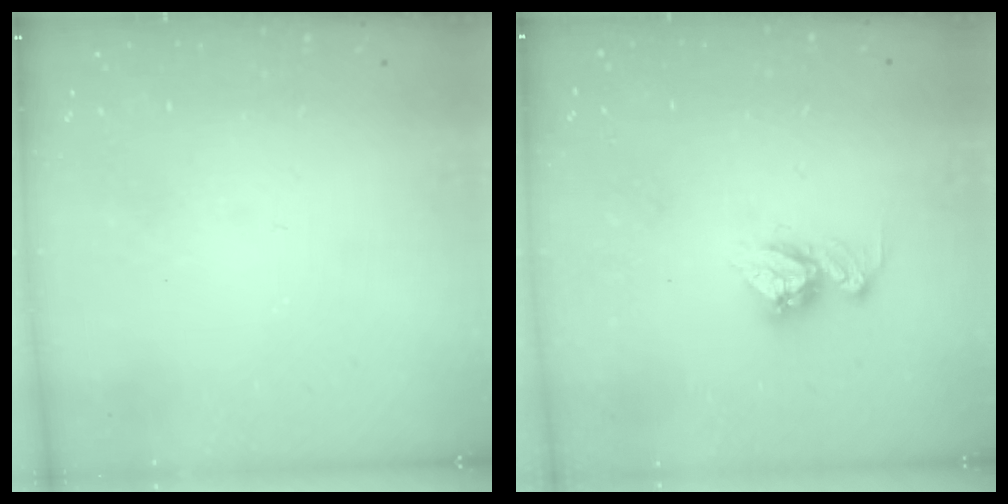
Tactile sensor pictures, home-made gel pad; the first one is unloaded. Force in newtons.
{"total": 9.3, "press": 9.2, "slide": 0.7}